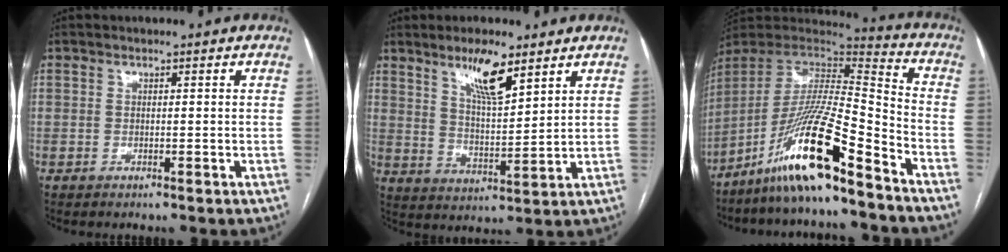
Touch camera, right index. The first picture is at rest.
{"total": 8.6, "force": [5.8, 1.6, 6.2], "torque": [-0.115, -0.006, 0.107]}
{"total": 18.5, "force": [-12.9, 0.7, 13.3], "torque": [-0.278, -0.014, -0.239]}